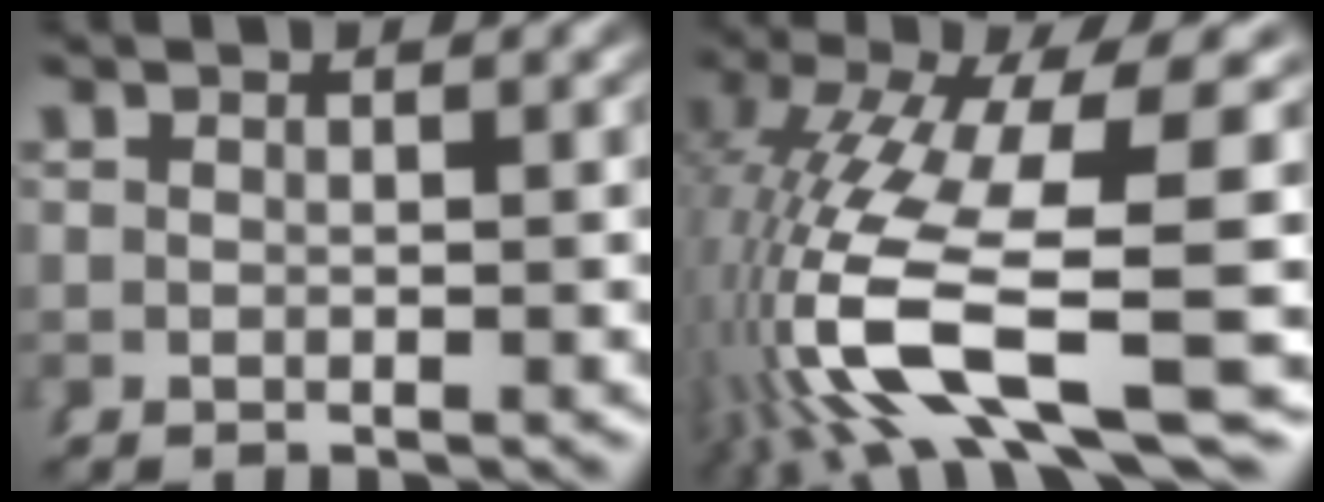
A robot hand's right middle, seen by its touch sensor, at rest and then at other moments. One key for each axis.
{"total": 12.0, "fx": -4.0, "fy": 4.6, "fz": 10.4, "tx": -0.207, "ty": -0.038, "tz": -0.036}